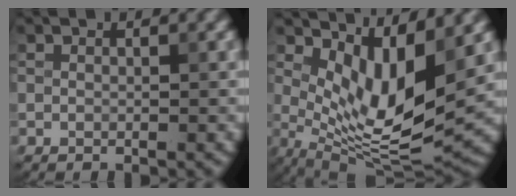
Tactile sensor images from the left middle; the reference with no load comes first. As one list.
[{"total": 8.4, "force": [2.6, 2.9, 7.4], "torque": [-0.135, -0.020, 0.052]}]